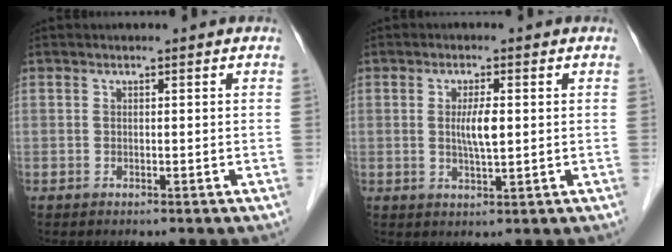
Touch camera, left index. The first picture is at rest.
{"total": 3.8, "force": [0.4, 0.6, 3.7], "torque": [-0.069, -0.003, 0.007]}